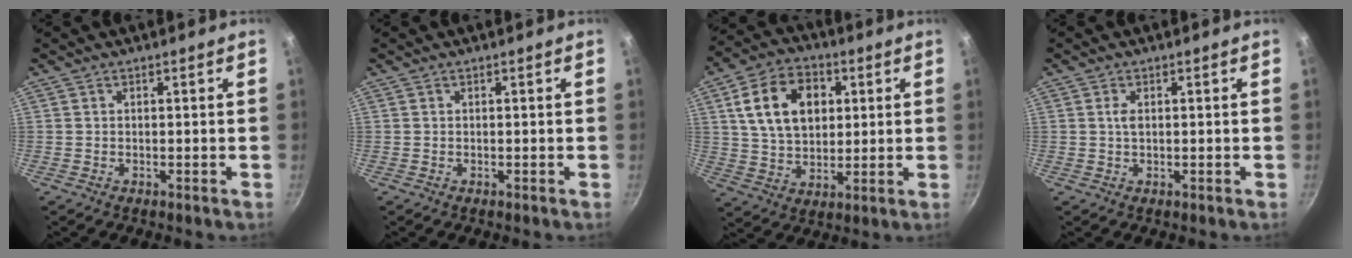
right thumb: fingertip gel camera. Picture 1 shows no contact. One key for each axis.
{"total": 0.0}
{"total": 15.0, "fx": 3.9, "fy": 10.5, "fz": 10.0, "tx": -0.150, "ty": 0.003, "tz": 0.064}
{"total": 1.5, "fx": 0.3, "fy": 0.8, "fz": 1.2, "tx": -0.023, "ty": 0.002, "tz": 0.005}